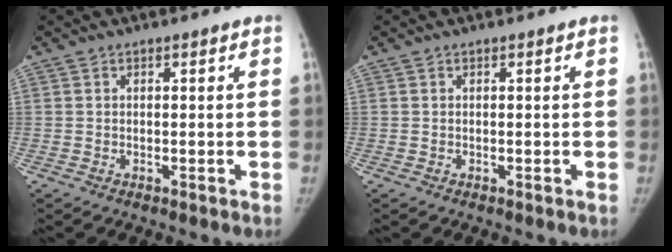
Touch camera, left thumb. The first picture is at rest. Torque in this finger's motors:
{"motor_torque": [0.05, 0.01, 0.24, -0.16, 0.06]}